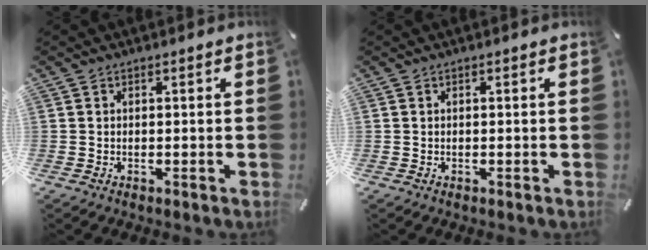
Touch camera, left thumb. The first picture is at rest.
{"total": 0.0}